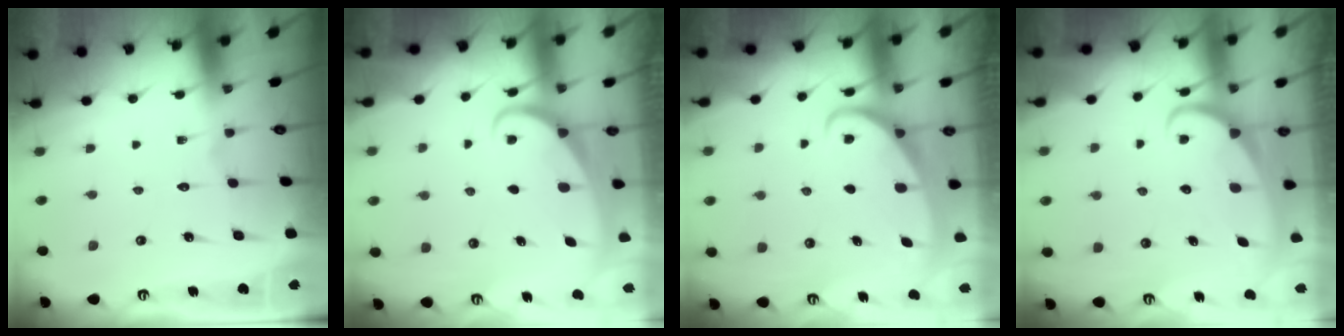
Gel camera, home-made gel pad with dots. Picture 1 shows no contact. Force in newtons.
{"total": 2.1, "press": 2.1, "slide": 0.1}
{"total": 2.8, "press": 2.8, "slide": 0.4}
{"total": 2.6, "press": 2.6, "slide": 0.3}